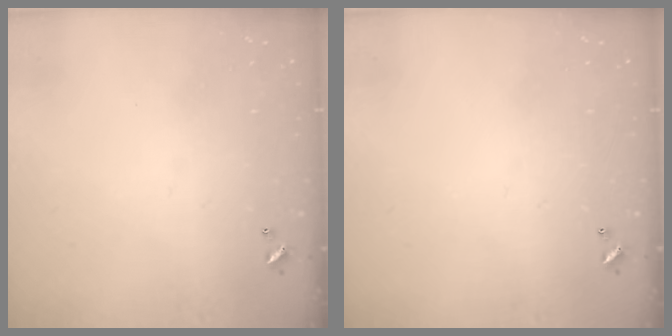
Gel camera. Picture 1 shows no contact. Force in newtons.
{"total": 0.0}